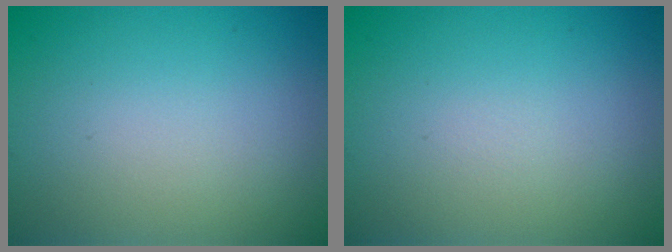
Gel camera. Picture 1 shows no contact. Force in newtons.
{"total": 0.0}